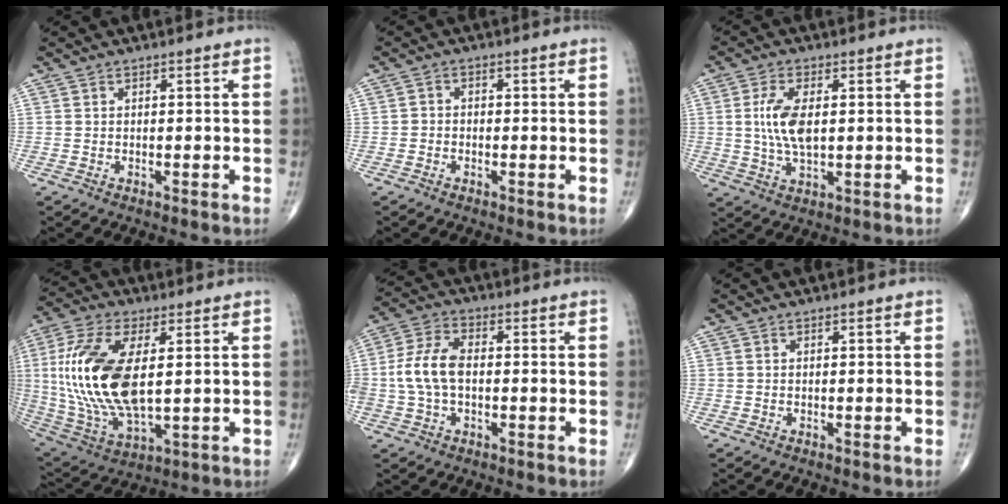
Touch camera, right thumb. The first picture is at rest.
{"total": 1.3, "force": [-0.6, 1.1, 0.4], "torque": [0.001, 0.005, -0.017]}
{"total": 8.1, "force": [0.9, 3.8, 7.1], "torque": [-0.149, -0.006, 0.019]}
{"total": 21.3, "force": [2.3, 10.1, 18.5], "torque": [-0.394, -0.015, 0.050]}
{"total": 8.9, "force": [-0.5, 5.3, 7.2], "torque": [-0.154, 0.022, -0.017]}
{"total": 0.0}